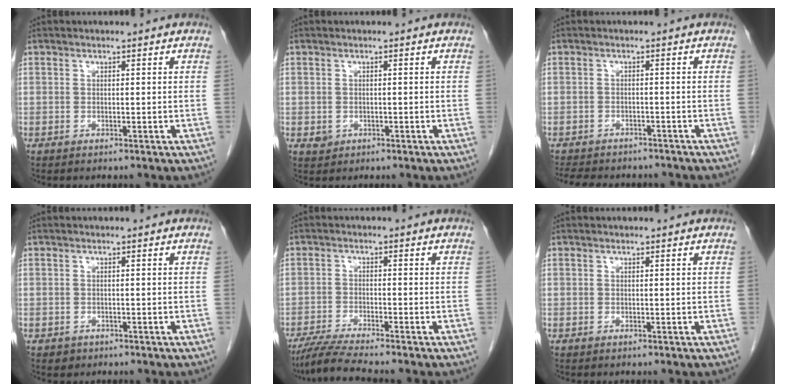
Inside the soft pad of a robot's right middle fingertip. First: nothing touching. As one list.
[{"total": 1.0, "force": [-0.1, 1.0, 0.3], "torque": [-0.007, 0.002, 0.004]}, {"total": 11.1, "force": [-9.6, 3.8, 3.9], "torque": [-0.083, -0.002, -0.122]}, {"total": 0.9, "force": [-0.4, 0.8, 0.1], "torque": [-0.006, 0.001, -0.002]}, {"total": 5.4, "force": [-4.7, -1.2, 2.4], "torque": [-0.050, -0.025, -0.089]}, {"total": 0.0}]